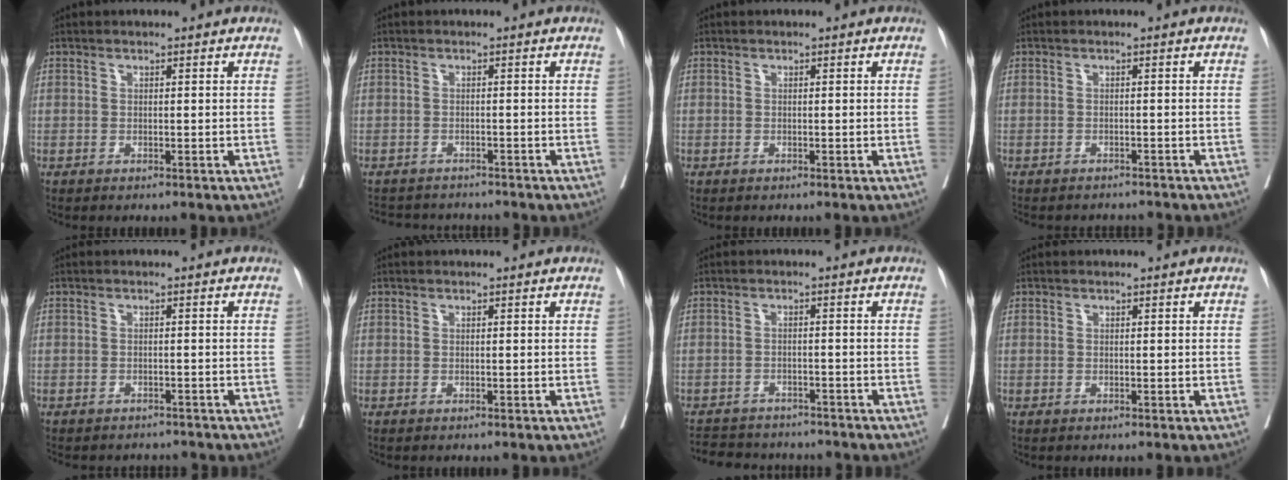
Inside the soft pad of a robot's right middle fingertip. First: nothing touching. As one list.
[{"total": 6.0, "force": [-5.7, 1.9, 0.5], "torque": [-0.002, 0.002, -0.079]}, {"total": 0.0}, {"total": 6.9, "force": [-6.4, 2.0, 1.4], "torque": [-0.019, -0.004, -0.079]}, {"total": 7.7, "force": [-7.2, 2.5, 1.5], "torque": [-0.025, 0.001, -0.086]}, {"total": 0.0}, {"total": 11.3, "force": [-10.3, 3.6, 3.0], "torque": [-0.061, 0.007, -0.132]}, {"total": 0.0}]